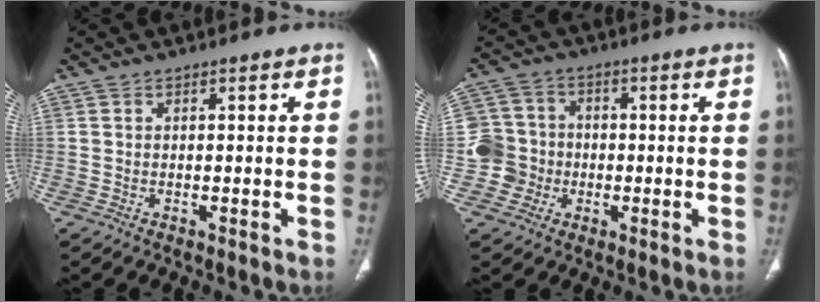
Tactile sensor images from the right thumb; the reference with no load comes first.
{"total": 7.5, "force": [-1.5, 7.2, 1.0], "torque": [0.013, 0.019, -0.033]}